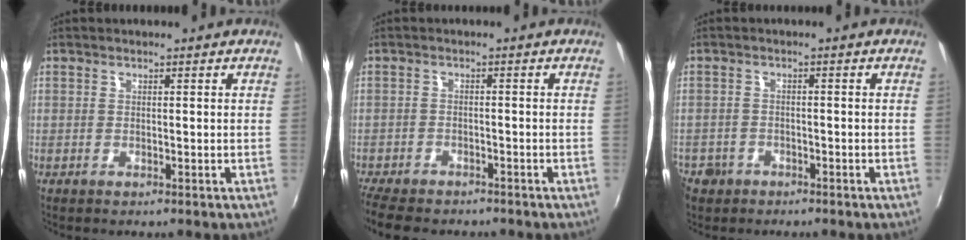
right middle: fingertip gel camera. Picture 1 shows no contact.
{"total": 8.6, "force": [-7.4, 2.8, 3.2], "torque": [-0.089, -0.025, -0.126]}
{"total": 6.0, "force": [-3.2, 4.7, 1.7], "torque": [-0.061, -0.002, -0.054]}